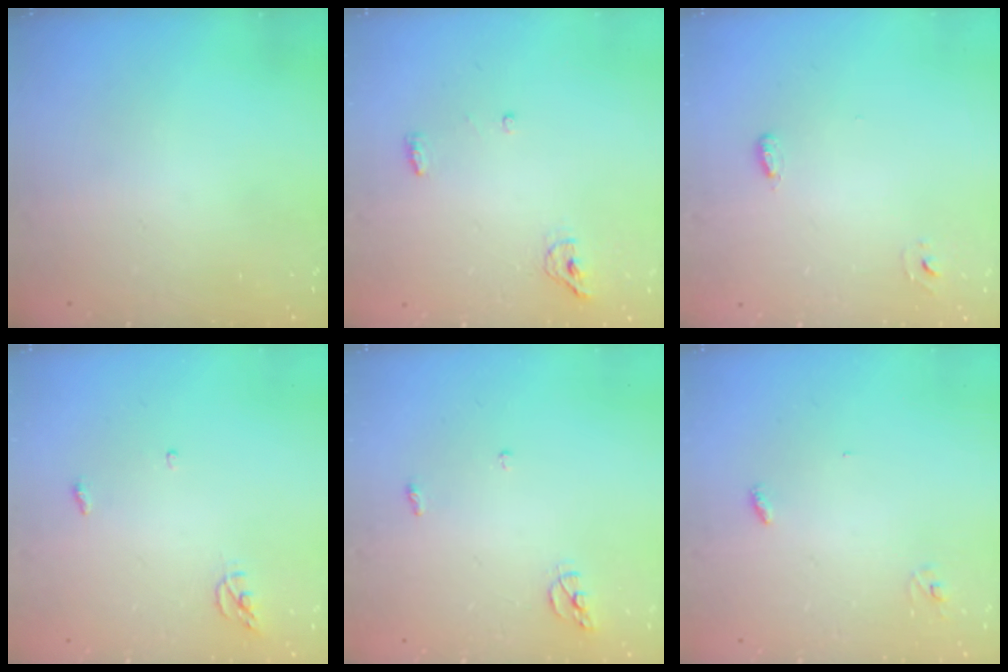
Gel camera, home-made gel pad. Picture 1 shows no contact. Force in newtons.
{"total": 4.4, "press": 4.3, "slide": 1.1}
{"total": 2.6, "press": 2.5, "slide": 0.6}
{"total": 3.8, "press": 3.8, "slide": 0.3}
{"total": 5.5, "press": 5.5, "slide": 0.2}
{"total": 2.8, "press": 2.8, "slide": 0.3}